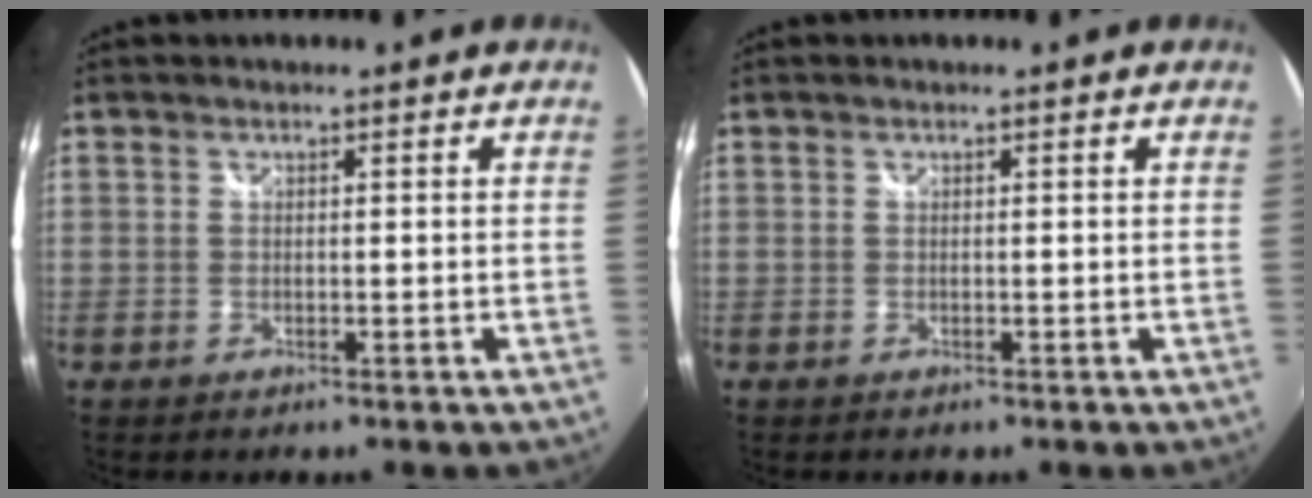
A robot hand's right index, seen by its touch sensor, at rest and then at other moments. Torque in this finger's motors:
{"motor_torque": [0.07, -0.07, 0.03, 0.01]}